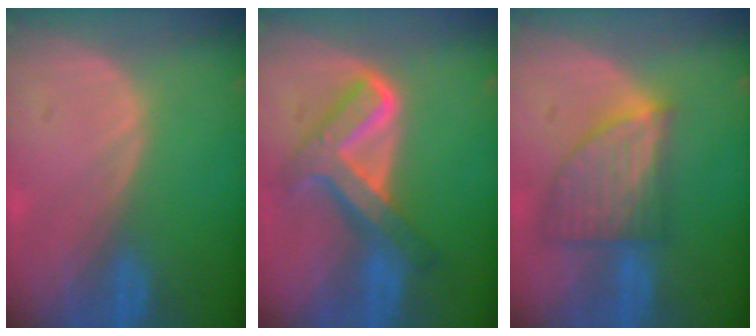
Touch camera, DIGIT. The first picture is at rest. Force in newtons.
{"total": 8.1, "press": 8.1, "slide": 0.7}
{"total": 7.5, "press": 6.8, "slide": 3.1}